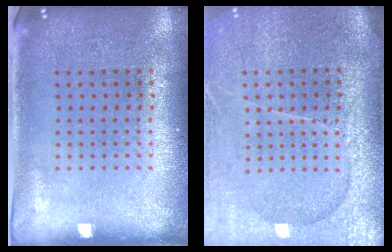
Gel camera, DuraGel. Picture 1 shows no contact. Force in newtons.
{"total": 4.2, "press": 3.5, "slide": 2.2}